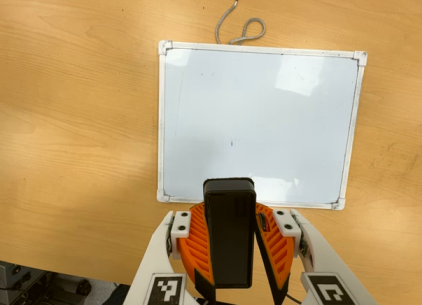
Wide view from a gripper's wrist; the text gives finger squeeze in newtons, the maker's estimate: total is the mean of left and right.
{"total": 11.2, "left": 10.2, "right": 12.1}